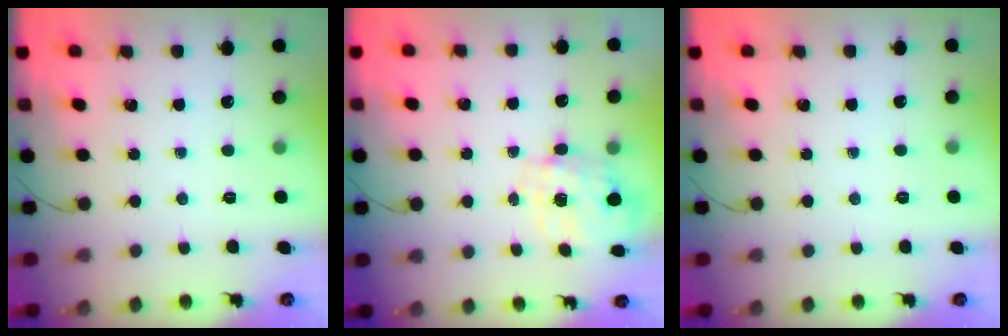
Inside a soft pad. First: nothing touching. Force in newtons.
{"total": 3.8, "press": 3.7, "slide": 0.9}
{"total": 5.6, "press": 5.5, "slide": 1.1}